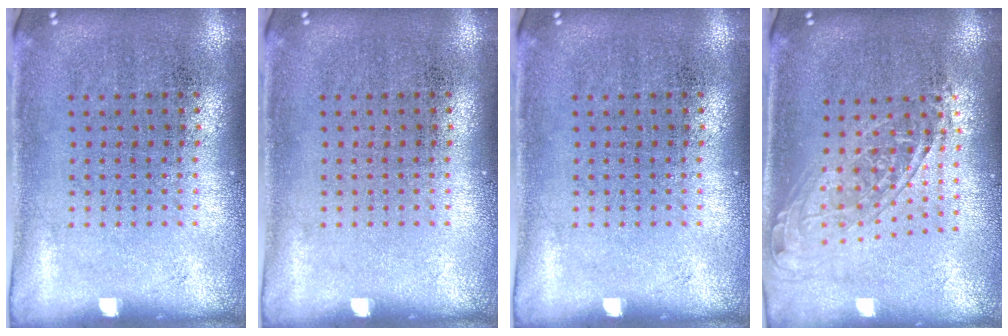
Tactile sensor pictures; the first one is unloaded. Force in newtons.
{"total": 0.0}
{"total": 0.0}
{"total": 1.6, "press": 1.2, "slide": 1.0}